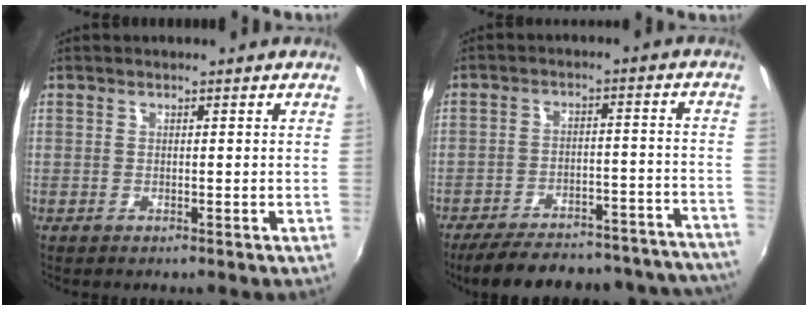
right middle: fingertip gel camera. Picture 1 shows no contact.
{"total": 28.7, "force": [-26.1, 6.9, 9.9], "torque": [-0.159, 0.020, -0.319]}